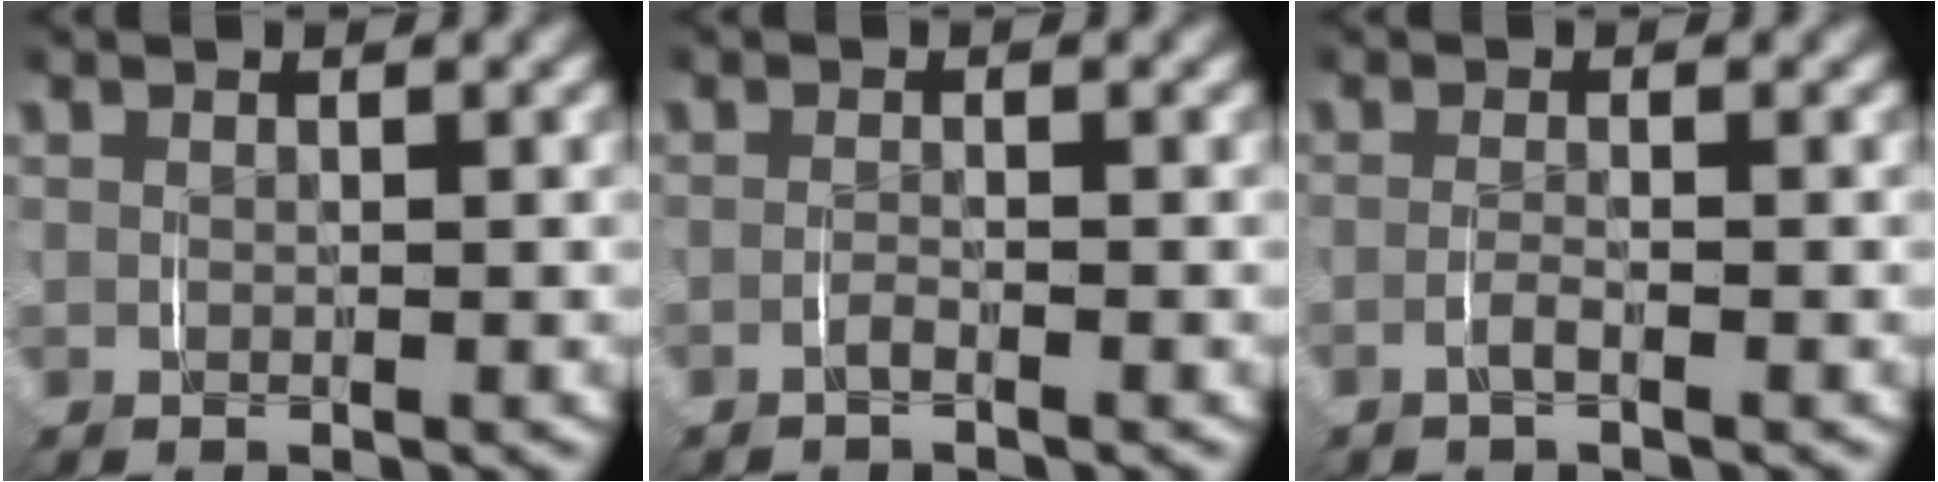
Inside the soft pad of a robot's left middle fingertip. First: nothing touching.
{"total": 1.0, "force": [-1.0, -0.2, 0.2], "torque": [-0.007, -0.002, -0.019]}
{"total": 1.2, "force": [-0.9, -0.3, 0.7], "torque": [-0.016, -0.005, -0.017]}